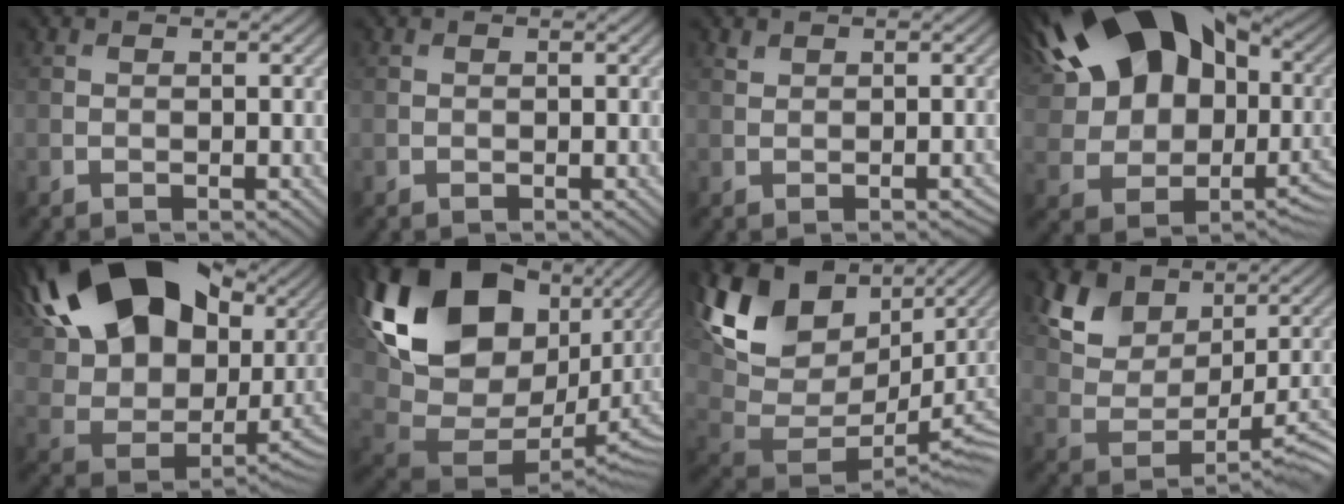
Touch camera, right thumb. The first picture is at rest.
{"total": 0.0}
{"total": 0.5, "force": [0.3, 0.1, 0.4], "torque": [-0.009, 0.000, 0.012]}
{"total": 19.9, "force": [5.6, 13.5, 13.5], "torque": [-0.239, 0.033, 0.104]}
{"total": 22.5, "force": [9.9, 14.3, 14.4], "torque": [-0.291, 0.063, 0.195]}
{"total": 19.5, "force": [7.1, 13.4, 12.3], "torque": [-0.281, 0.011, 0.155]}
{"total": 14.7, "force": [6.4, 8.8, 9.9], "torque": [-0.234, 0.015, 0.135]}
{"total": 6.4, "force": [3.1, 4.3, 3.6], "torque": [-0.068, 0.000, 0.065]}